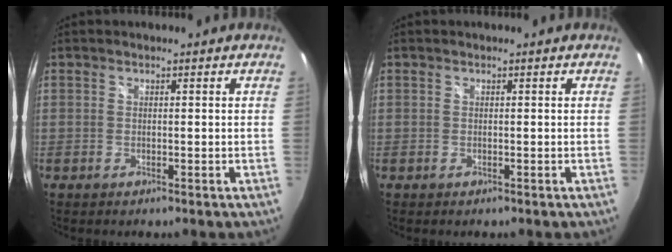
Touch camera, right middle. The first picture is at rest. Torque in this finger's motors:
{"motor_torque": [0.03, -0.32, 0.00, 0.00]}